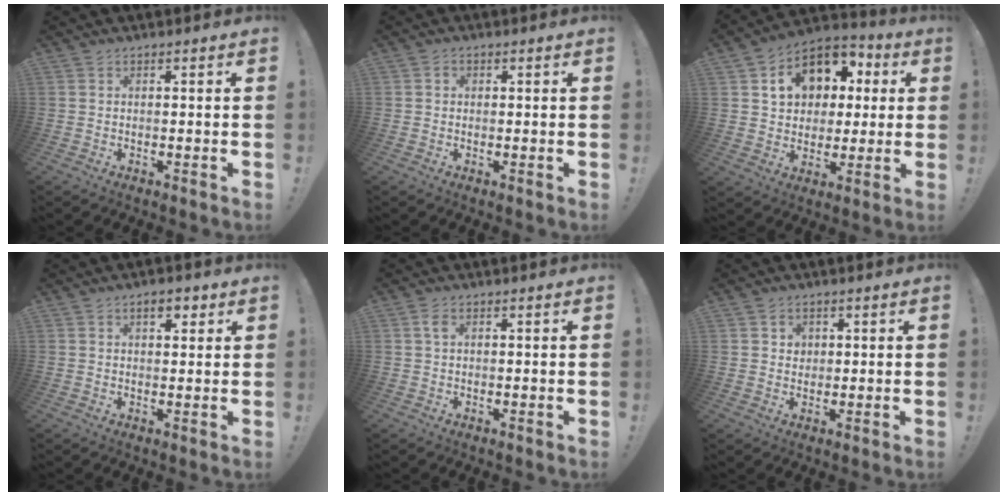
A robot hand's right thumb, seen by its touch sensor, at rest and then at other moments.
{"total": 1.2, "force": [0.2, 1.1, 0.4], "torque": [-0.005, 0.003, 0.003]}
{"total": 14.1, "force": [4.6, 11.3, 7.1], "torque": [-0.100, -0.014, 0.092]}
{"total": 4.3, "force": [2.3, 2.0, 3.0], "torque": [-0.033, -0.005, 0.034]}
{"total": 1.9, "force": [0.6, 1.1, 1.4], "torque": [-0.024, 0.002, 0.008]}
{"total": 2.6, "force": [1.1, 2.3, 0.5], "torque": [-0.001, -0.005, 0.018]}